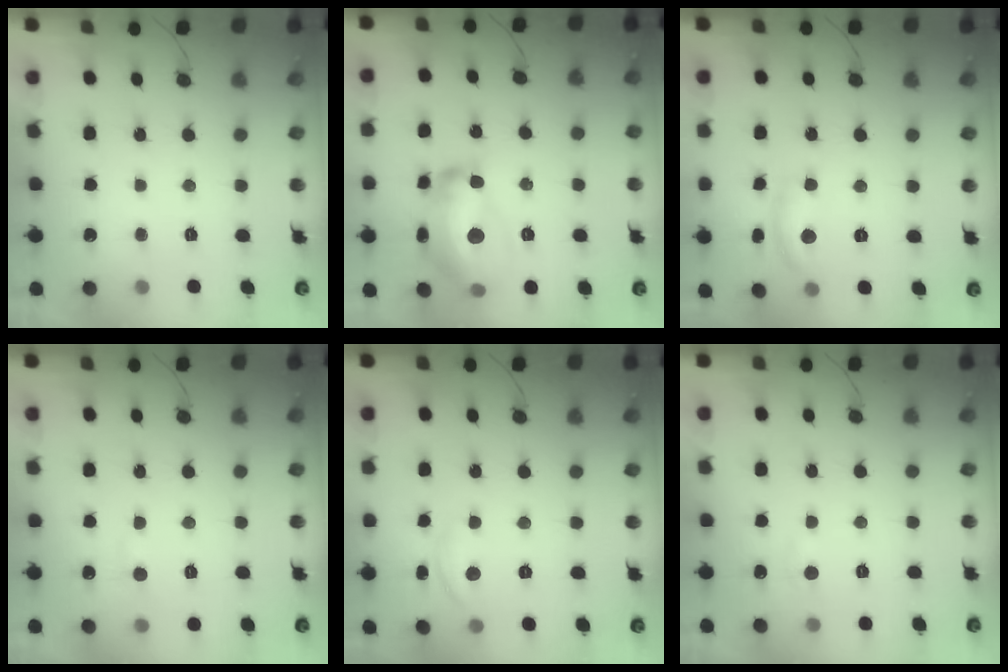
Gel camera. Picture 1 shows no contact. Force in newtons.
{"total": 18.8, "press": 18.8, "slide": 1.1}
{"total": 10.3, "press": 10.3, "slide": 0.6}
{"total": 3.8, "press": 3.7, "slide": 0.5}
{"total": 5.9, "press": 5.9, "slide": 0.7}
{"total": 4.1, "press": 4.1, "slide": 0.6}